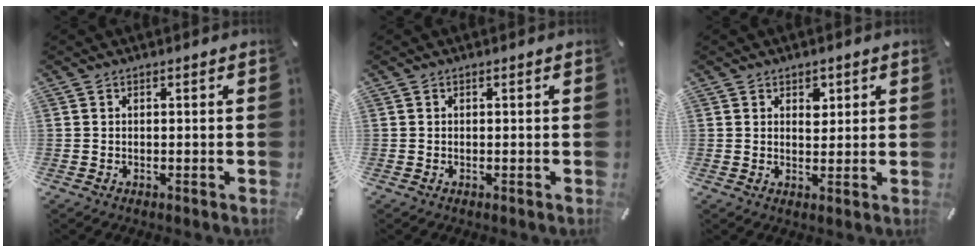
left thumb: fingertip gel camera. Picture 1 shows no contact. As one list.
[{"total": 0.0}, {"total": 3.1, "force": [1.5, 2.3, 1.4], "torque": [0.009, -0.013, 0.017]}]